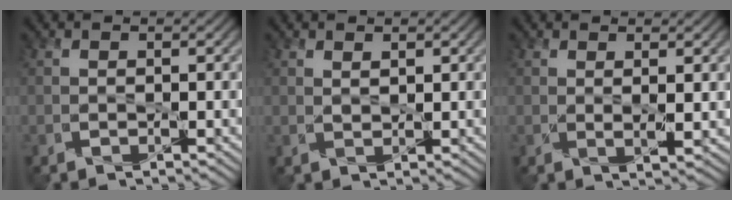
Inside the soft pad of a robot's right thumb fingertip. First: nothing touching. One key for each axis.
{"total": 1.2, "fx": 0.9, "fy": 0.5, "fz": 0.6, "tx": -0.015, "ty": -0.004, "tz": 0.019}
{"total": 1.9, "fx": 0.9, "fy": 0.3, "fz": 1.6, "tx": -0.034, "ty": -0.005, "tz": 0.018}